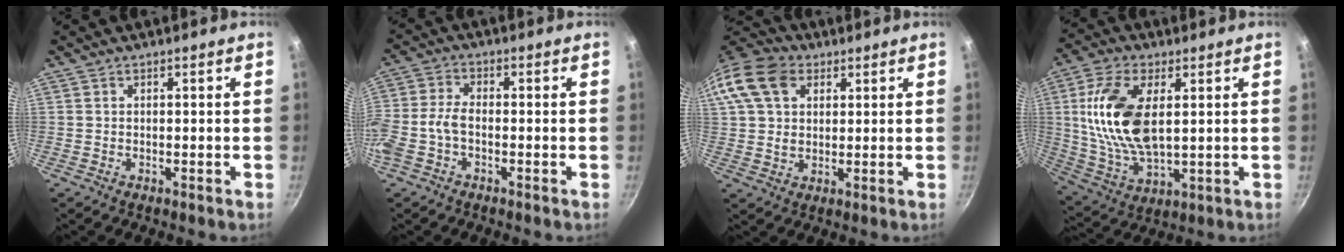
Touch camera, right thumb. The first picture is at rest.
{"total": 6.0, "force": [-2.3, 3.0, 4.6], "torque": [-0.113, 0.021, -0.059]}
{"total": 14.3, "force": [5.1, 10.3, 8.5], "torque": [-0.163, 0.011, 0.082]}
{"total": 16.3, "force": [3.0, 8.4, 13.7], "torque": [-0.262, -0.006, 0.063]}